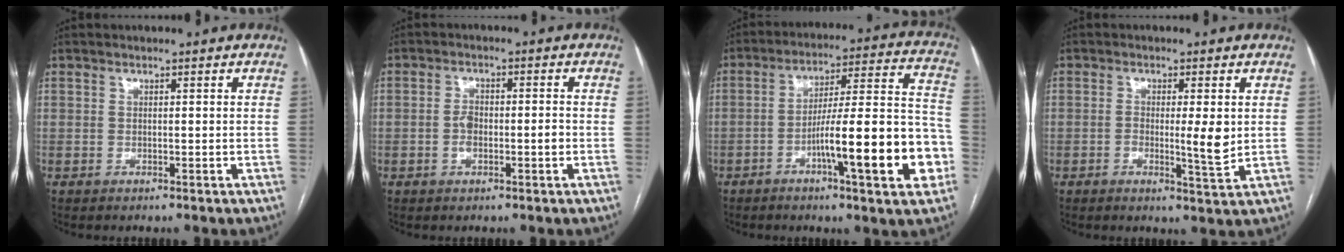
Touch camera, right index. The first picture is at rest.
{"total": 3.7, "force": [-0.8, 1.5, 3.3], "torque": [-0.067, 0.007, -0.014]}
{"total": 18.2, "force": [-6.2, 1.8, 17.0], "torque": [-0.229, 0.018, -0.090]}
{"total": 4.7, "force": [0.0, 0.5, 4.6], "torque": [-0.074, -0.007, -0.002]}